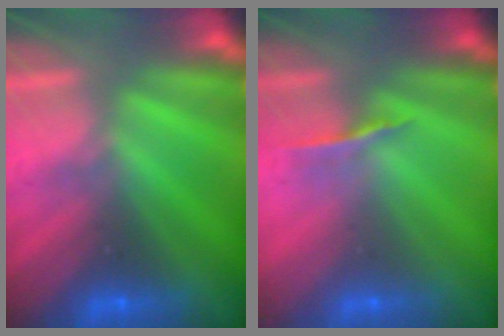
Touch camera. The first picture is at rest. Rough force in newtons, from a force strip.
{"total": 1.0}